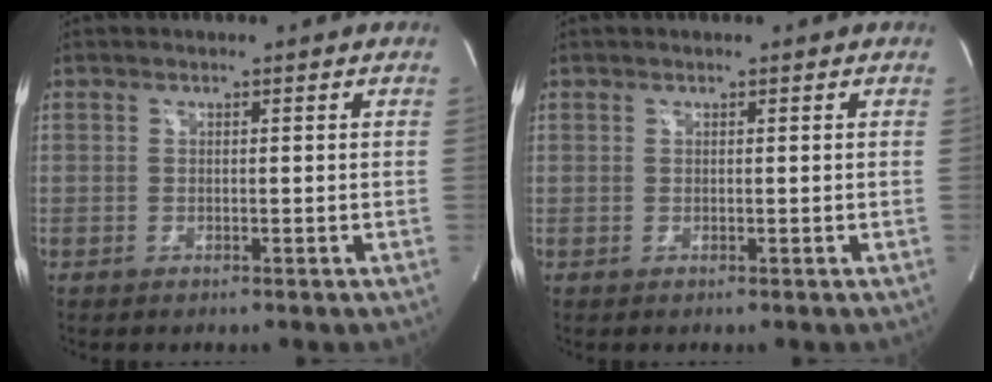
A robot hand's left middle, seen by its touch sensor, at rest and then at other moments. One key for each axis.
{"total": 0.0}